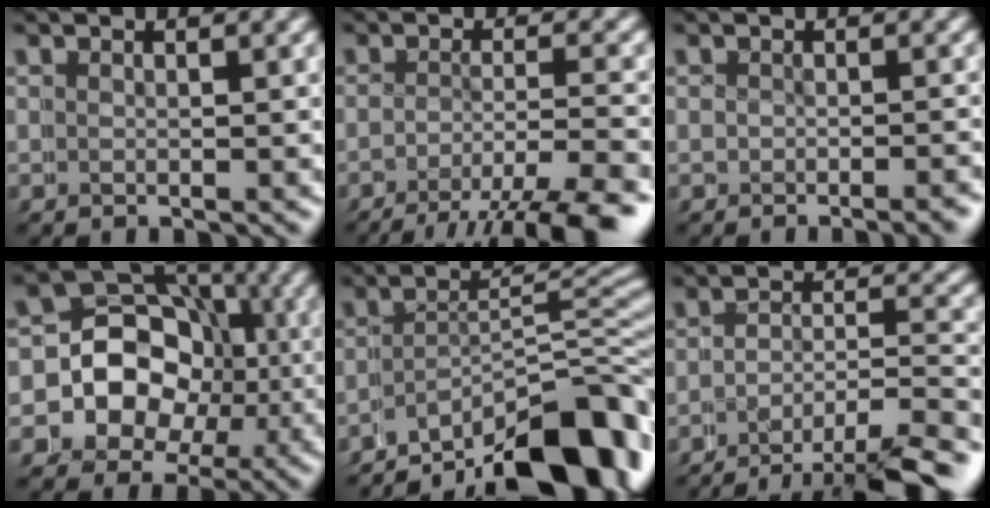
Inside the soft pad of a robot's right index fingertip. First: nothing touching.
{"total": 6.3, "force": [-4.4, 1.2, 4.4], "torque": [-0.068, -0.024, -0.064]}
{"total": 0.6, "force": [-0.6, 0.1, 0.1], "torque": [-0.003, -0.003, -0.011]}
{"total": 11.5, "force": [-0.4, 10.4, 4.8], "torque": [-0.105, -0.029, -0.009]}
{"total": 12.7, "force": [-8.7, 5.0, 7.8], "torque": [-0.100, -0.032, -0.120]}
{"total": 8.0, "force": [-6.1, 3.2, 4.0], "torque": [-0.049, -0.027, -0.090]}